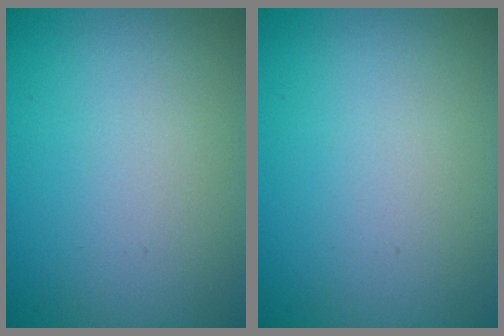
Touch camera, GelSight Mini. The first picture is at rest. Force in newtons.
{"total": 0.0}